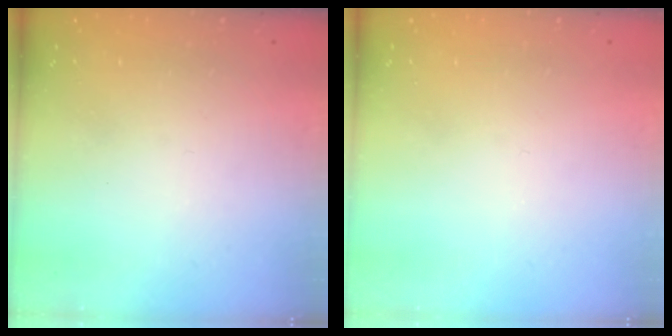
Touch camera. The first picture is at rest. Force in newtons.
{"total": 0.0}